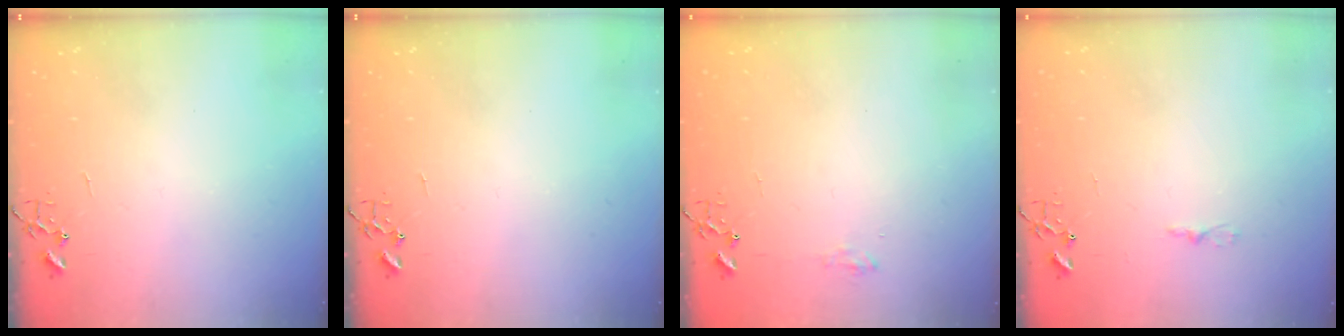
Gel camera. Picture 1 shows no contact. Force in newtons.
{"total": 0.0}
{"total": 6.0, "press": 5.9, "slide": 0.8}
{"total": 2.4, "press": 2.4, "slide": 0.3}